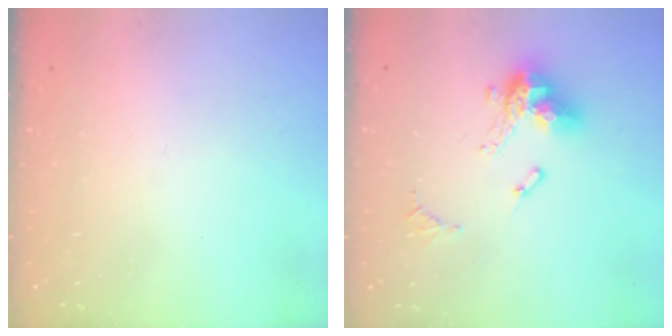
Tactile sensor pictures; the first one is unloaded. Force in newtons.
{"total": 13.9, "press": 13.9, "slide": 1.2}